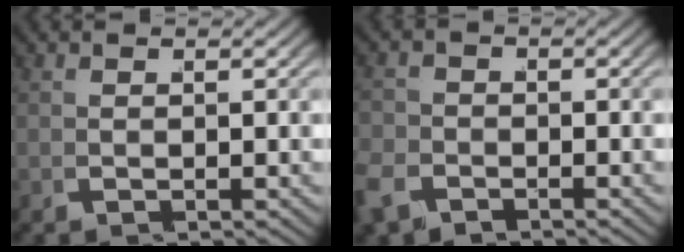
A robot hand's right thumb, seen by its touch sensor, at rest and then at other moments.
{"total": 2.5, "force": [-2.0, 1.5, 0.3], "torque": [-0.009, -0.010, -0.041]}